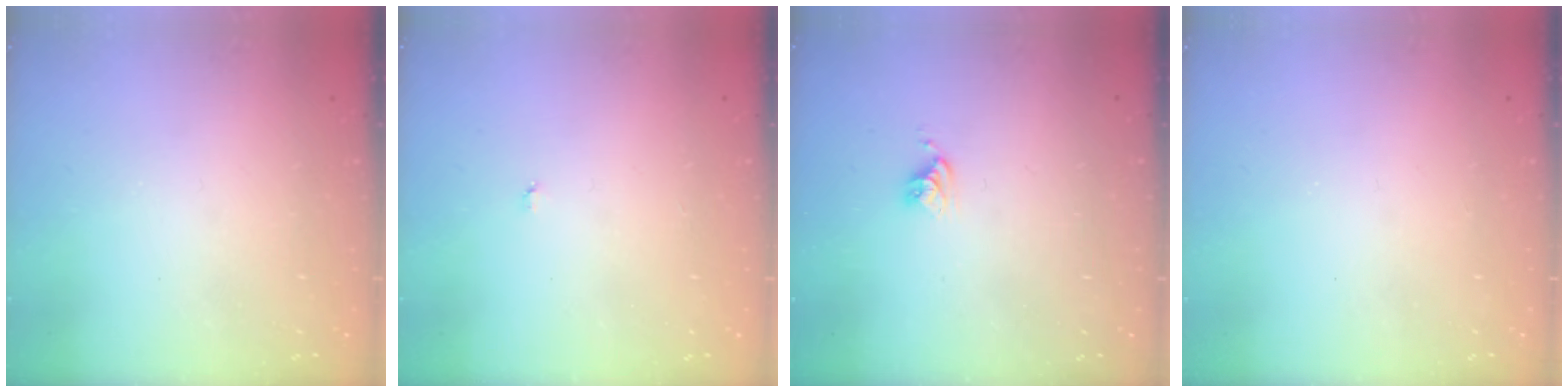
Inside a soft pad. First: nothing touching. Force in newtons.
{"total": 2.9, "press": 2.9, "slide": 0.3}
{"total": 3.9, "press": 3.8, "slide": 0.3}
{"total": 0.0}